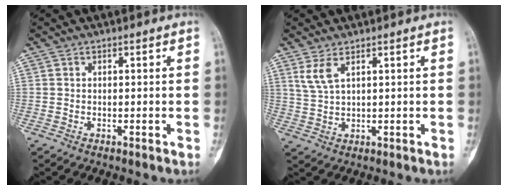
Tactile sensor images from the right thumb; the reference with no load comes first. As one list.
[{"total": 3.9, "force": [2.1, 1.2, 3.0], "torque": [-0.070, -0.006, 0.054]}]